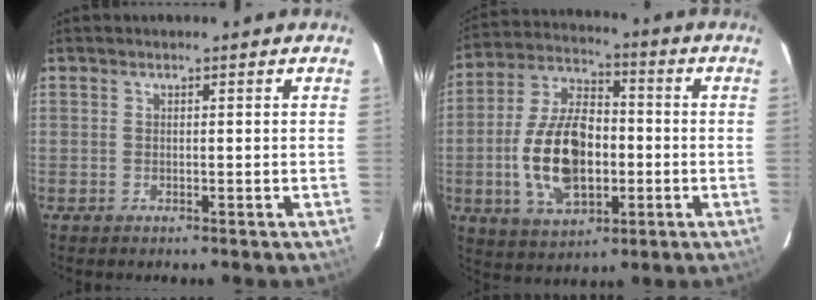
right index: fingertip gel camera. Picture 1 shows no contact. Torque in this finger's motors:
{"motor_torque": [2.14, 0.00, 0.87, 0.19]}